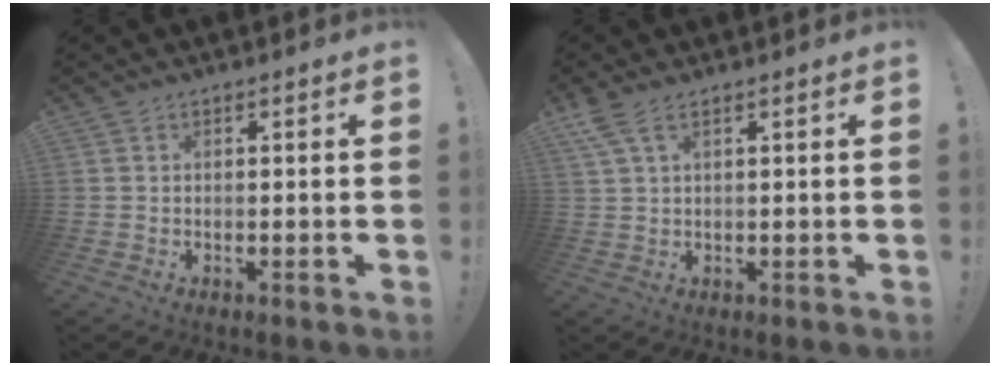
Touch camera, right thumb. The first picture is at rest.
{"total": 4.4, "force": [2.6, 1.4, 3.3], "torque": [-0.070, -0.003, 0.051]}